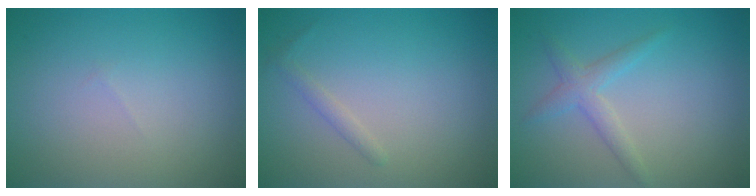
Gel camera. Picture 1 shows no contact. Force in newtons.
{"total": 0.9, "press": 0.9, "slide": 0.1}
{"total": 2.1, "press": 2.1, "slide": 0.1}